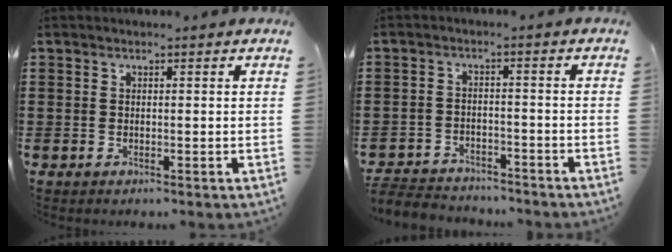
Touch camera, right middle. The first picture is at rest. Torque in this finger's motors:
{"motor_torque": [0.07, 0.01, 0.04, 0.05]}